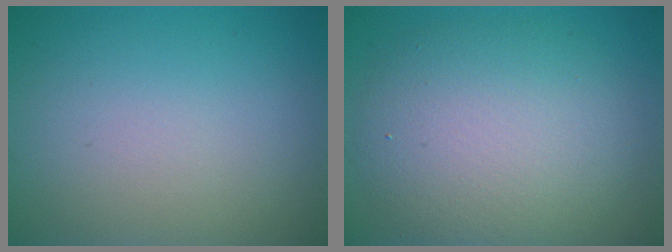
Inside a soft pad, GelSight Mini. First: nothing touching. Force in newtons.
{"total": 7.9, "press": 7.9, "slide": 0.4}